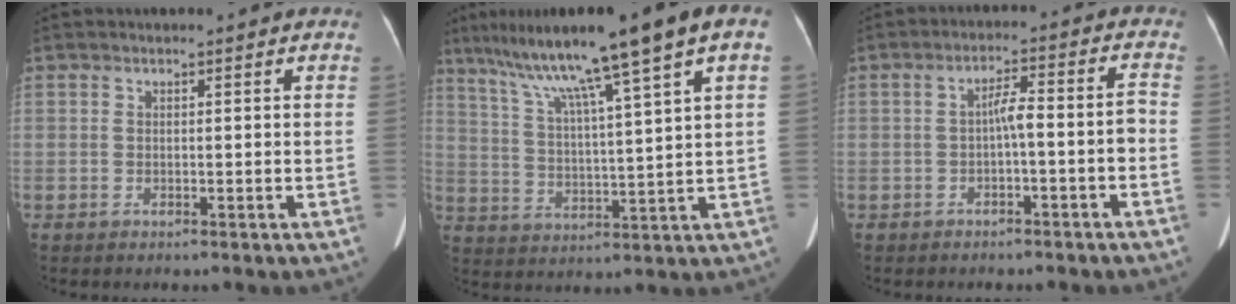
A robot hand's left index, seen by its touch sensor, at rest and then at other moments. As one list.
[{"total": 17.1, "force": [10.4, -0.8, 13.6], "torque": [-0.212, 0.038, 0.161]}, {"total": 4.9, "force": [-1.5, 0.7, 4.6], "torque": [-0.072, 0.031, -0.019]}]